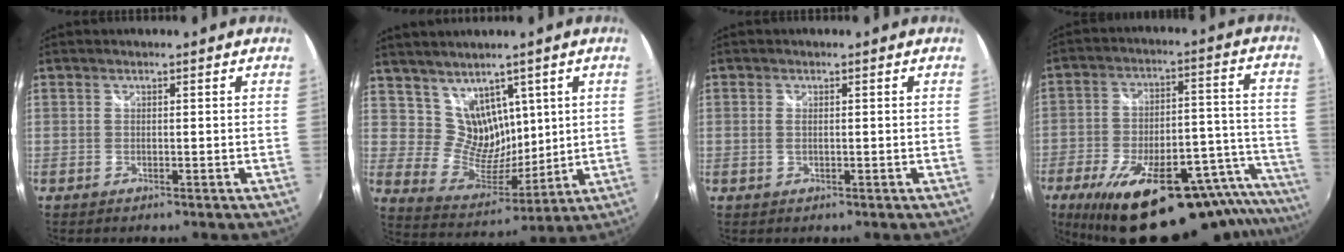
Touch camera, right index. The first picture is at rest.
{"total": 10.1, "force": [5.8, 7.3, 3.9], "torque": [-0.062, -0.003, 0.125]}
{"total": 1.1, "force": [0.1, 0.6, 1.0], "torque": [-0.021, -0.001, 0.000]}
{"total": 32.8, "force": [-25.6, 9.0, 18.3], "torque": [-0.244, -0.013, -0.354]}